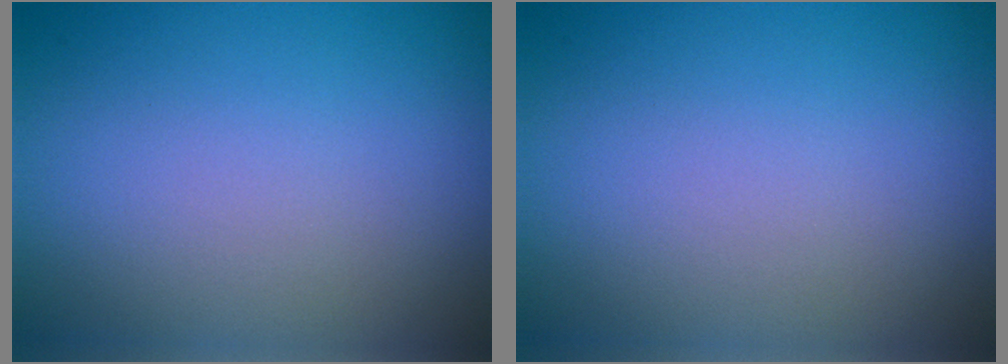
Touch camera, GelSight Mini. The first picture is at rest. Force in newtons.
{"total": 0.0}